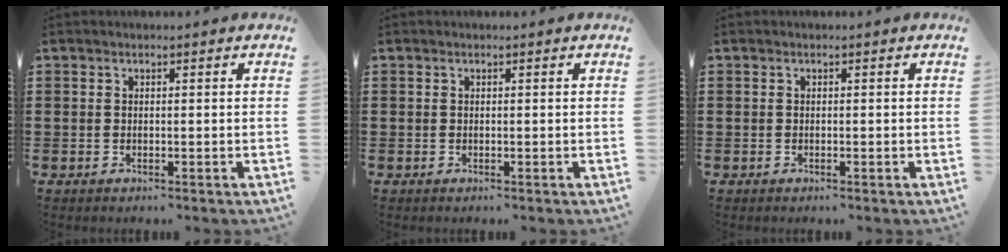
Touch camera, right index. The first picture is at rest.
{"total": 0.0}
{"total": 0.0}